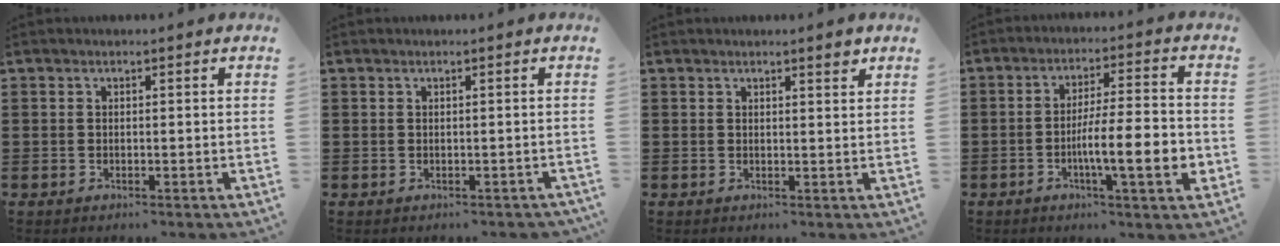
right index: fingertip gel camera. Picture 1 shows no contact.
{"total": 0.6, "force": [-0.2, 0.5, 0.0], "torque": [-0.002, 0.001, -0.006]}
{"total": 1.8, "force": [1.4, 0.2, 1.0], "torque": [-0.013, 0.000, 0.023]}
{"total": 10.3, "force": [-2.9, 1.8, 9.8], "torque": [-0.152, -0.007, -0.054]}